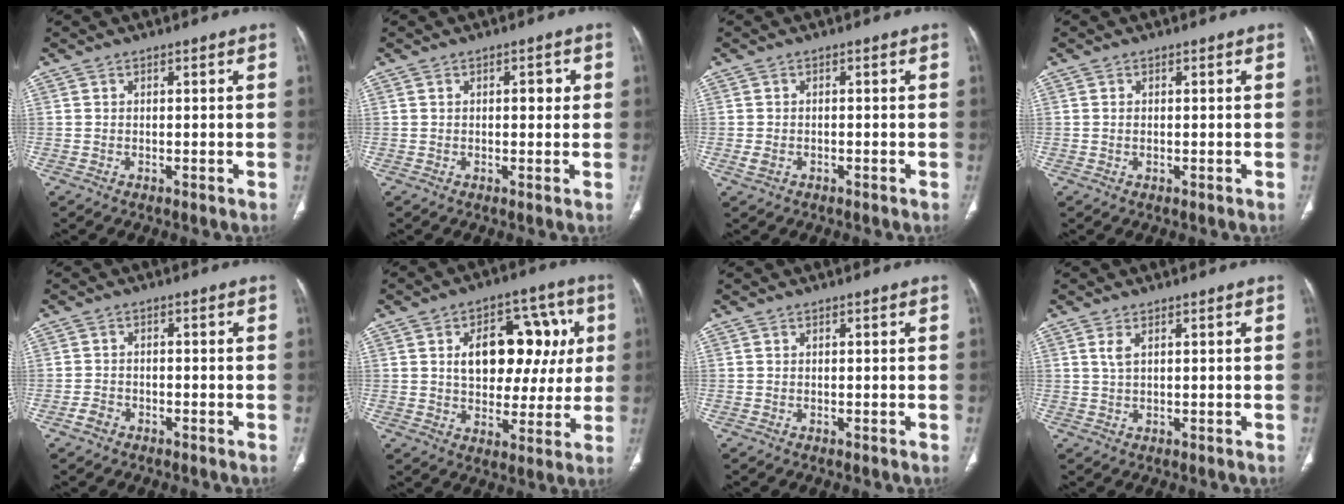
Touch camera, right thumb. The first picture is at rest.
{"total": 2.3, "force": [0.4, 1.3, 1.9], "torque": [-0.017, 0.002, 0.004]}
{"total": 1.7, "force": [-0.7, 1.2, 1.0], "torque": [-0.026, 0.004, -0.009]}
{"total": 0.8, "force": [0.0, 0.5, 0.7], "torque": [-0.017, 0.001, 0.001]}
{"total": 2.2, "force": [-1.5, 1.4, 0.7], "torque": [-0.019, 0.011, -0.026]}
{"total": 17.0, "force": [3.6, 10.9, 12.5], "torque": [-0.122, 0.021, 0.059]}
{"total": 0.0}
{"total": 1.9, "force": [0.8, 0.7, 1.5], "torque": [-0.040, 0.002, 0.024]}